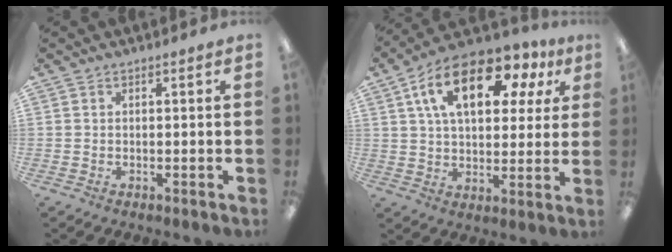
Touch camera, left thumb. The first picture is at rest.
{"total": 18.1, "force": [8.5, 9.3, 13.0], "torque": [-0.222, -0.012, 0.145]}